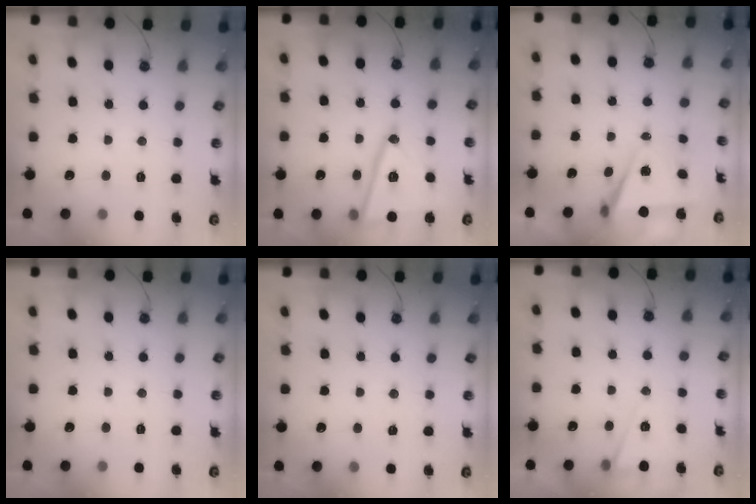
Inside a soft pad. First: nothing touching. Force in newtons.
{"total": 16.3, "press": 16.3, "slide": 1.0}
{"total": 6.9, "press": 5.4, "slide": 4.3}
{"total": 0.0}
{"total": 5.3, "press": 3.1, "slide": 4.3}
{"total": 5.7, "press": 3.3, "slide": 4.6}